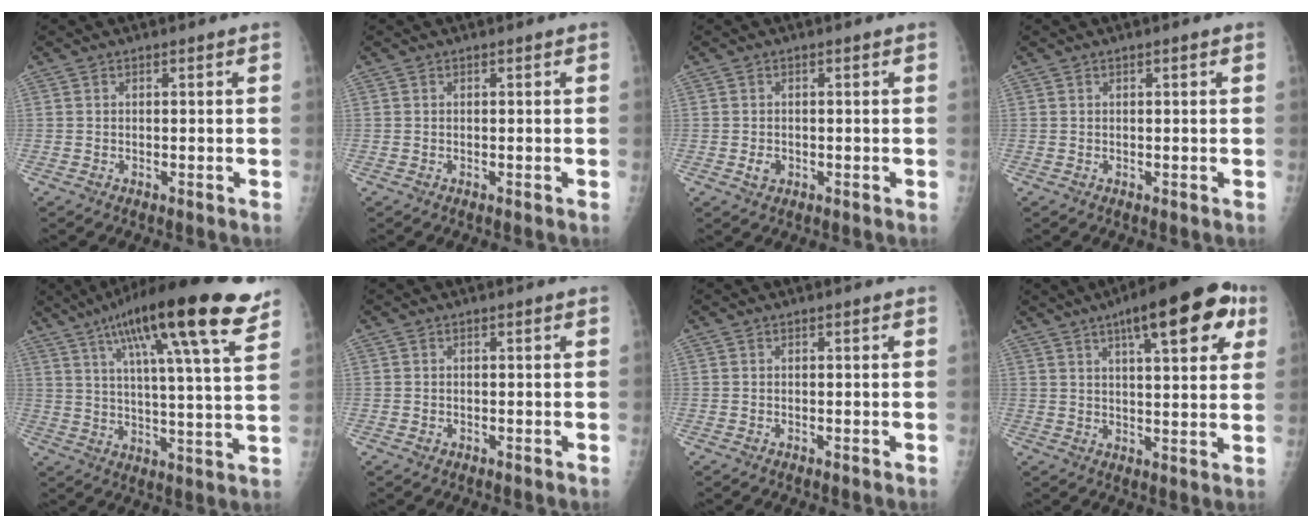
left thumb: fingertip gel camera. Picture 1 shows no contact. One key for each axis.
{"total": 0.0}
{"total": 1.7, "fx": -0.5, "fy": 1.5, "fz": 0.8, "tx": -0.008, "ty": 0.000, "tz": -0.006}
{"total": 0.6, "fx": 0.2, "fy": 0.1, "fz": 0.5, "tx": -0.008, "ty": 0.001, "tz": 0.003}
{"total": 22.8, "fx": 13.9, "fy": 3.8, "fz": 17.7, "tx": -0.268, "ty": -0.033, "tz": 0.206}
{"total": 0.6, "fx": -0.3, "fy": 0.5, "fz": 0.0, "tx": 0.002, "ty": 0.000, "tz": -0.004}
{"total": 0.0}
{"total": 16.2, "fx": 7.8, "fy": 5.1, "fz": 13.3, "tx": -0.157, "ty": -0.006, "tz": 0.103}